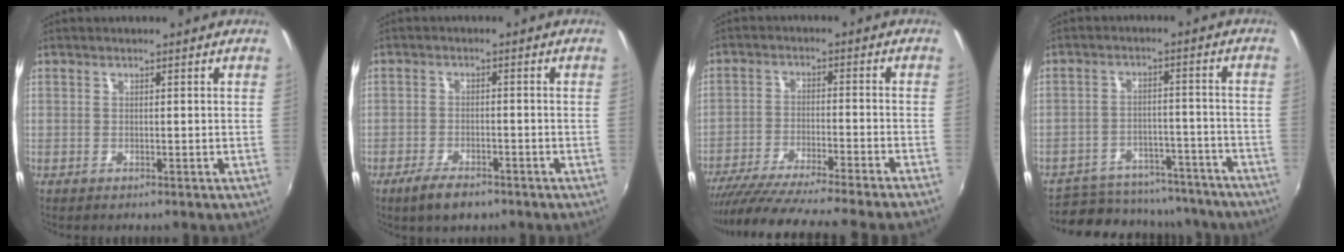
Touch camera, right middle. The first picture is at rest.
{"total": 5.3, "force": [-3.8, 2.1, 2.9], "torque": [-0.075, -0.009, -0.068]}
{"total": 18.8, "force": [-16.7, -1.7, 8.5], "torque": [-0.156, -0.047, -0.260]}
{"total": 22.6, "force": [-19.6, 8.4, 7.6], "torque": [-0.161, 0.019, -0.244]}